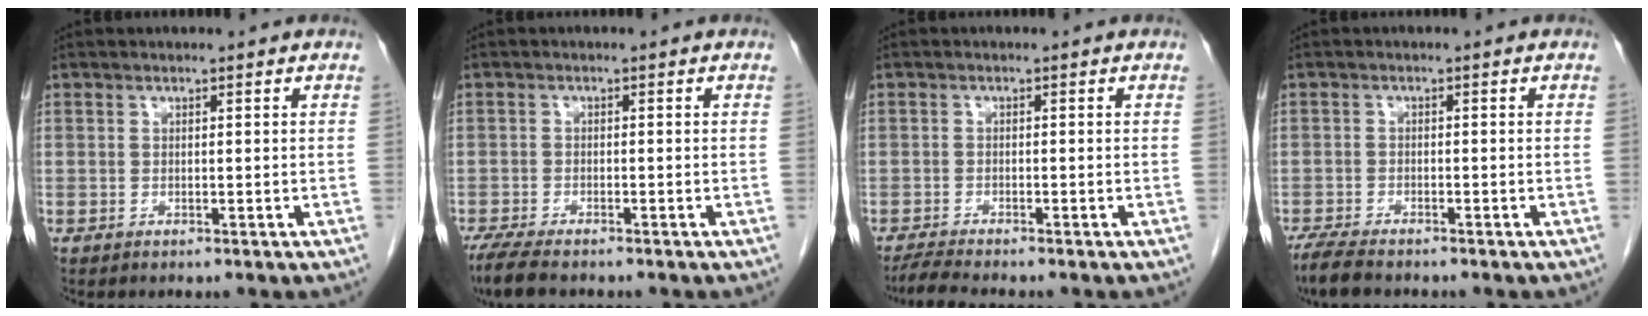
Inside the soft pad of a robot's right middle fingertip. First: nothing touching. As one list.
[{"total": 5.7, "force": [-4.6, 1.3, 3.1], "torque": [-0.061, -0.015, -0.076]}, {"total": 3.3, "force": [-3.0, -0.4, 1.3], "torque": [-0.031, -0.016, -0.054]}, {"total": 4.9, "force": [-4.2, 1.0, 2.4], "torque": [-0.048, -0.014, -0.072]}]